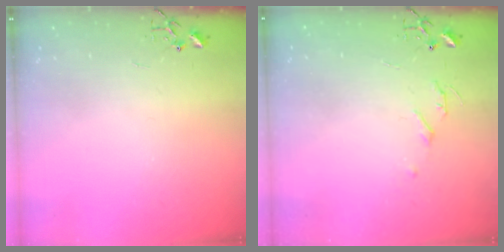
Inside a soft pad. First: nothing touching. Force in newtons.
{"total": 5.0, "press": 5.0, "slide": 0.7}